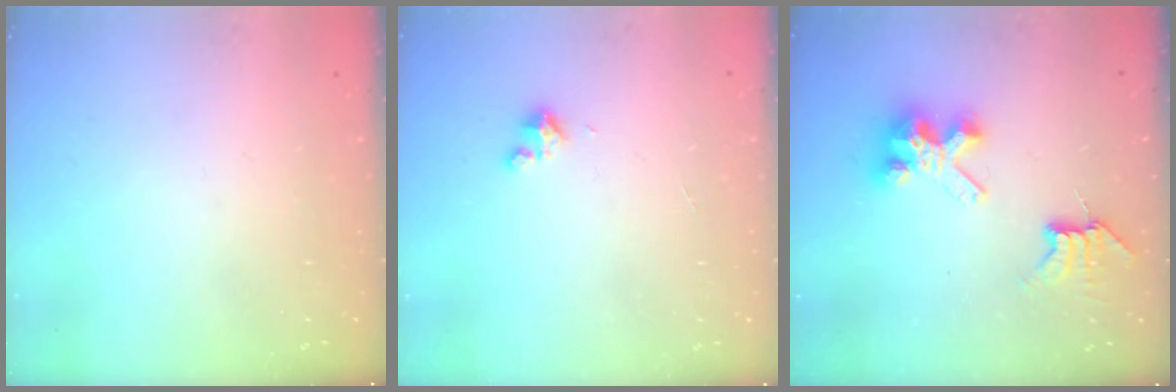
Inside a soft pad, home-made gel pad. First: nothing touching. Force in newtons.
{"total": 2.7, "press": 2.6, "slide": 0.4}
{"total": 9.6, "press": 9.6, "slide": 0.7}